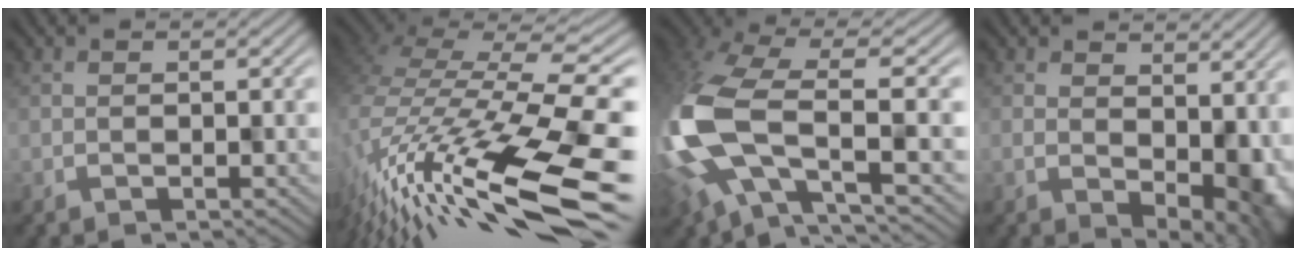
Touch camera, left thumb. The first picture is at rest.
{"total": 16.3, "force": [-7.2, 5.7, 13.5], "torque": [-0.289, -0.029, -0.109]}
{"total": 16.2, "force": [-2.0, 8.5, 13.6], "torque": [-0.346, -0.032, -0.010]}
{"total": 8.3, "force": [-0.7, 4.9, 6.6], "torque": [-0.080, -0.029, 0.014]}